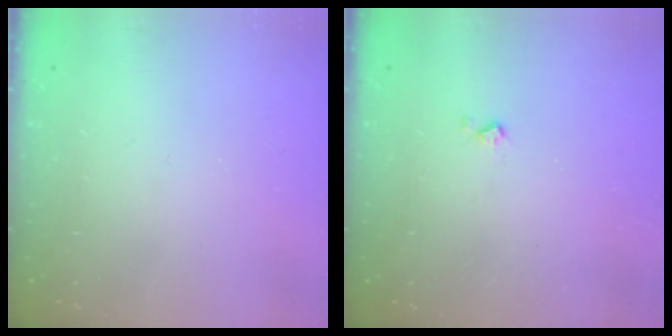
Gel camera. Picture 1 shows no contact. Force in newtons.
{"total": 3.5, "press": 3.5, "slide": 0.5}